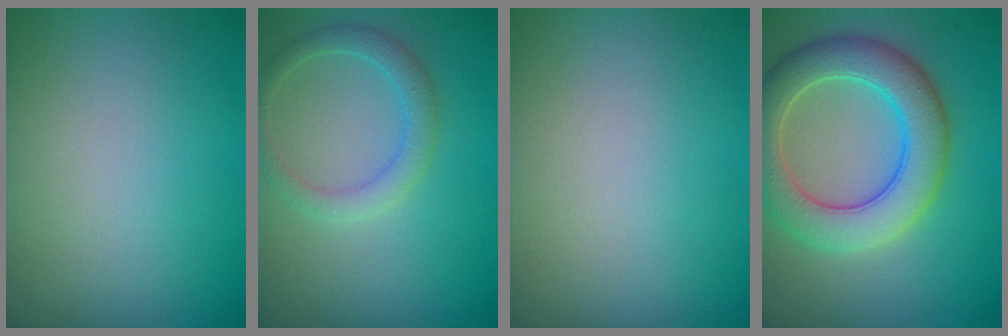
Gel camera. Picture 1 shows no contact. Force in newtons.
{"total": 2.2, "press": 2.2, "slide": 0.1}
{"total": 0.0}
{"total": 6.5, "press": 6.5, "slide": 0.6}